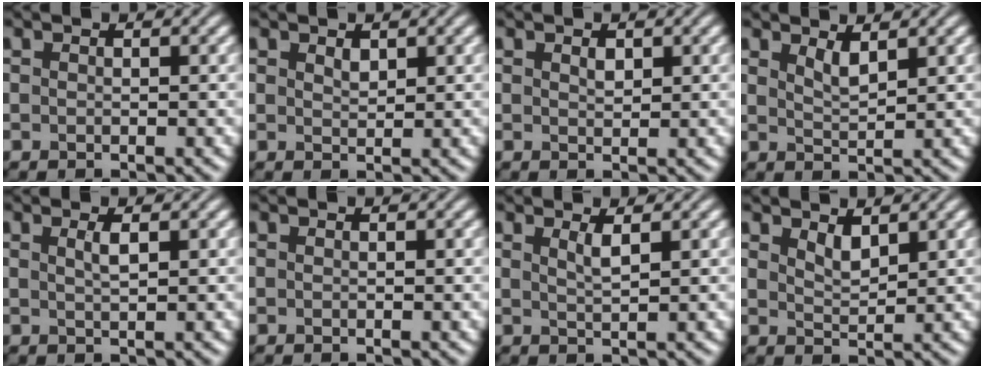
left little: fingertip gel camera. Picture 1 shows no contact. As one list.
[{"total": 1.0, "force": [0.7, 0.5, 0.5], "torque": [-0.012, -0.001, 0.015]}, {"total": 0.9, "force": [0.5, 0.5, 0.5], "torque": [-0.012, 0.000, 0.011]}, {"total": 1.7, "force": [1.2, 0.4, 1.1], "torque": [-0.023, -0.004, 0.025]}, {"total": 1.3, "force": [0.5, 0.3, 1.1], "torque": [-0.020, 0.003, 0.008]}, {"total": 0.0}, {"total": 1.5, "force": [0.8, 0.3, 1.2], "torque": [-0.018, 0.001, 0.011]}, {"total": 1.7, "force": [1.3, 0.5, 1.0], "torque": [-0.022, -0.004, 0.027]}]